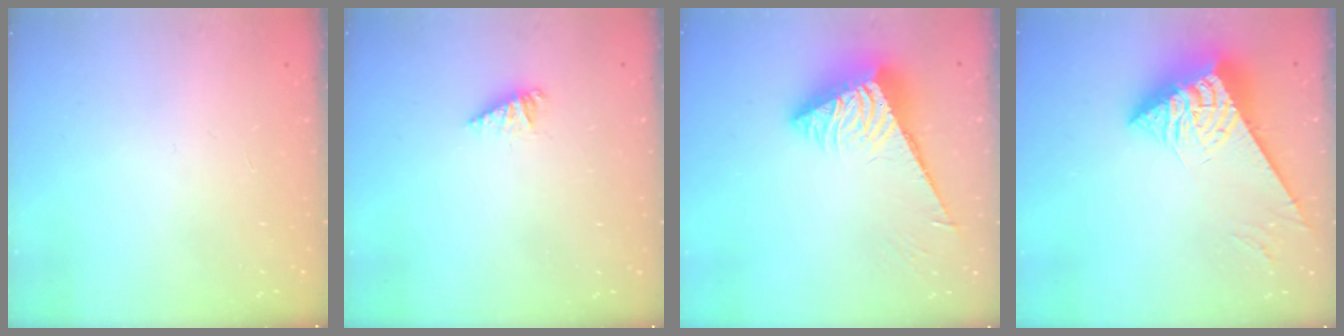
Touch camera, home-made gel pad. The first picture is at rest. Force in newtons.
{"total": 1.7, "press": 1.7, "slide": 0.2}
{"total": 7.3, "press": 7.2, "slide": 0.6}
{"total": 8.2, "press": 8.2, "slide": 0.4}